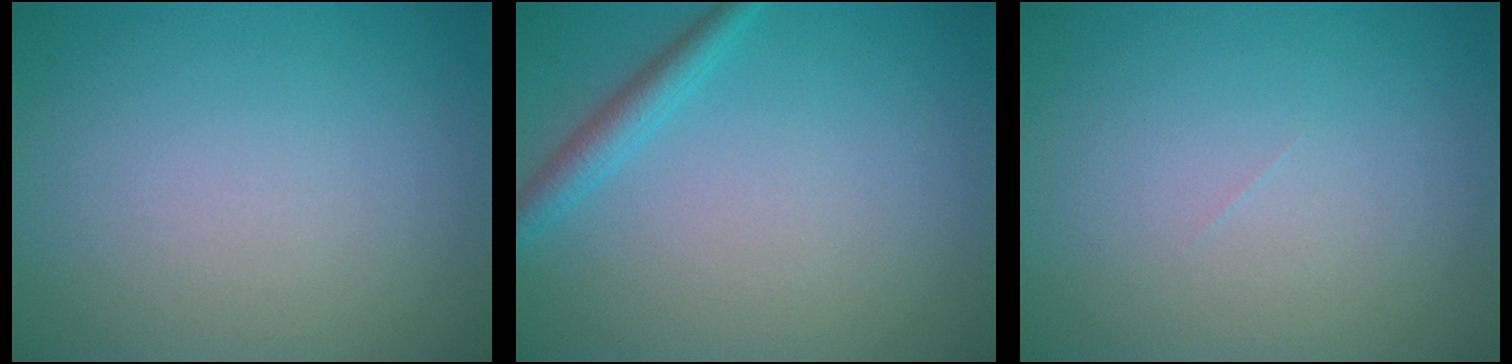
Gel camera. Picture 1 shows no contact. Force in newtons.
{"total": 2.0, "press": 2.0, "slide": 0.1}
{"total": 0.0}